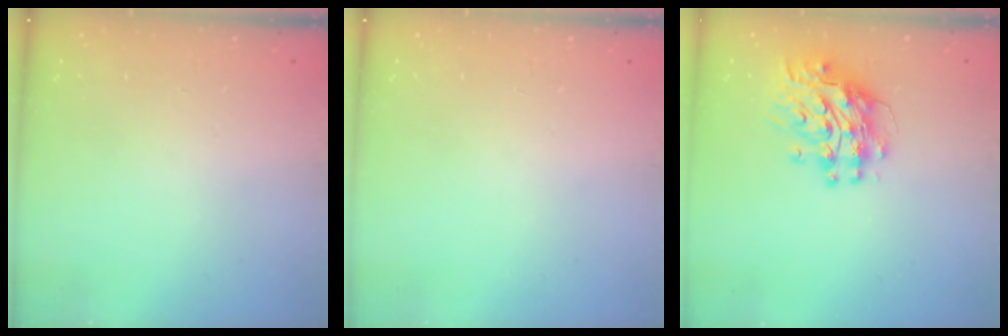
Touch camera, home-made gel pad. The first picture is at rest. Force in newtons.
{"total": 0.0}
{"total": 10.7, "press": 10.7, "slide": 0.9}